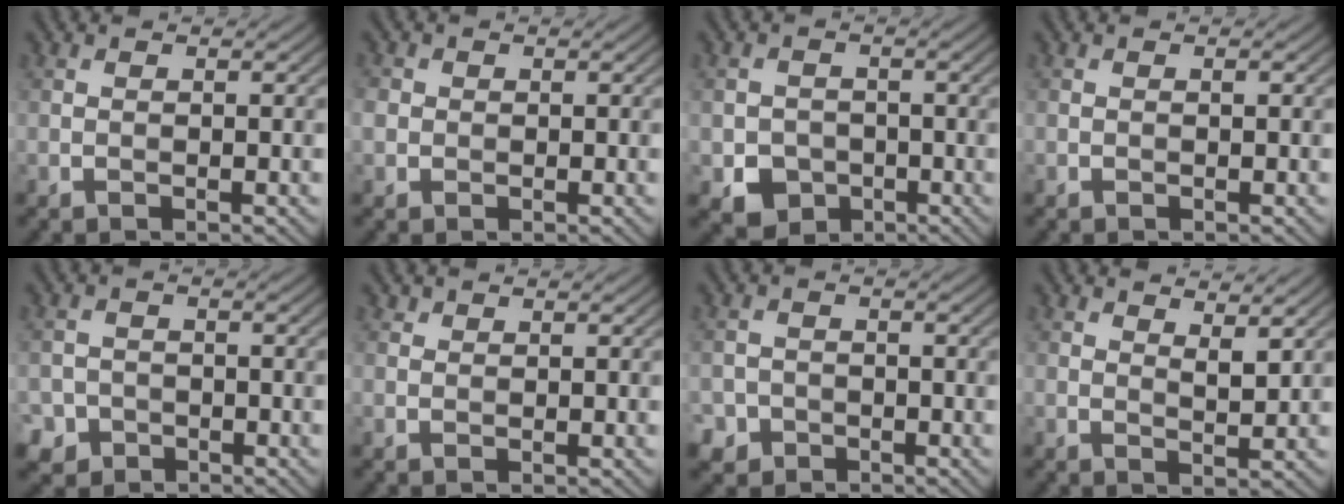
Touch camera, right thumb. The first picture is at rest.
{"total": 2.0, "force": [0.1, 1.9, 0.7], "torque": [-0.021, 0.000, -0.003]}
{"total": 4.3, "force": [-1.7, 3.7, 1.5], "torque": [-0.033, -0.011, -0.034]}
{"total": 0.0}
{"total": 3.2, "force": [-1.9, 2.5, 0.6], "torque": [-0.011, -0.001, -0.041]}
{"total": 0.8, "force": [0.7, 0.4, 0.1], "torque": [-0.001, 0.001, 0.014]}
{"total": 2.9, "force": [-1.8, 2.2, 0.5], "torque": [-0.009, 0.000, -0.038]}
{"total": 3.0, "force": [2.3, 0.8, 1.9], "torque": [-0.030, -0.007, 0.041]}